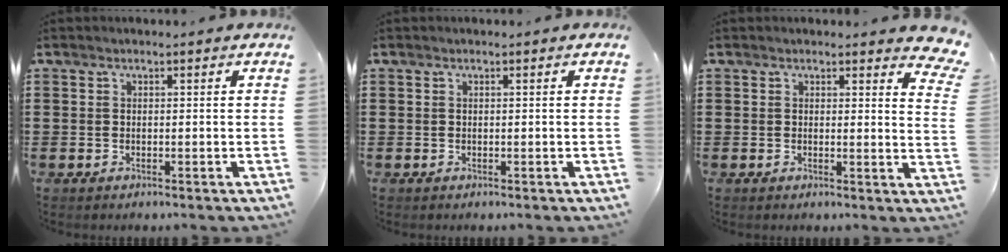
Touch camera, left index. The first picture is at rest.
{"total": 0.0}
{"total": 2.5, "force": [2.1, 0.4, 1.2], "torque": [-0.017, -0.007, 0.036]}